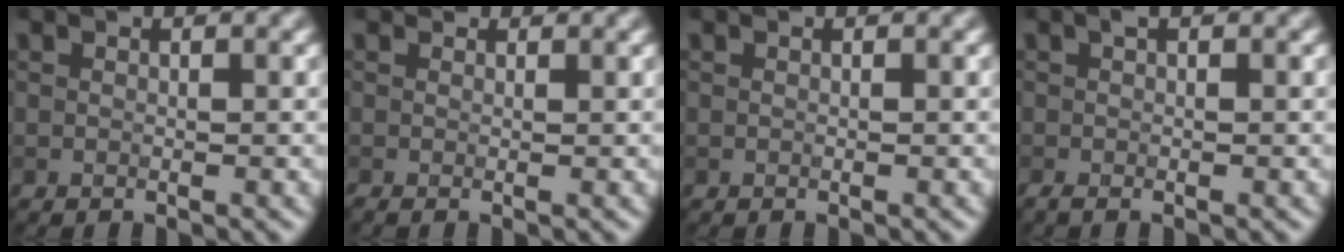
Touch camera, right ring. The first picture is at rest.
{"total": 0.5, "force": [0.2, 0.3, 0.4], "torque": [-0.010, -0.002, -0.004]}
{"total": 0.0}
{"total": 1.1, "force": [-0.2, 0.2, 1.0], "torque": [-0.022, 0.000, -0.005]}